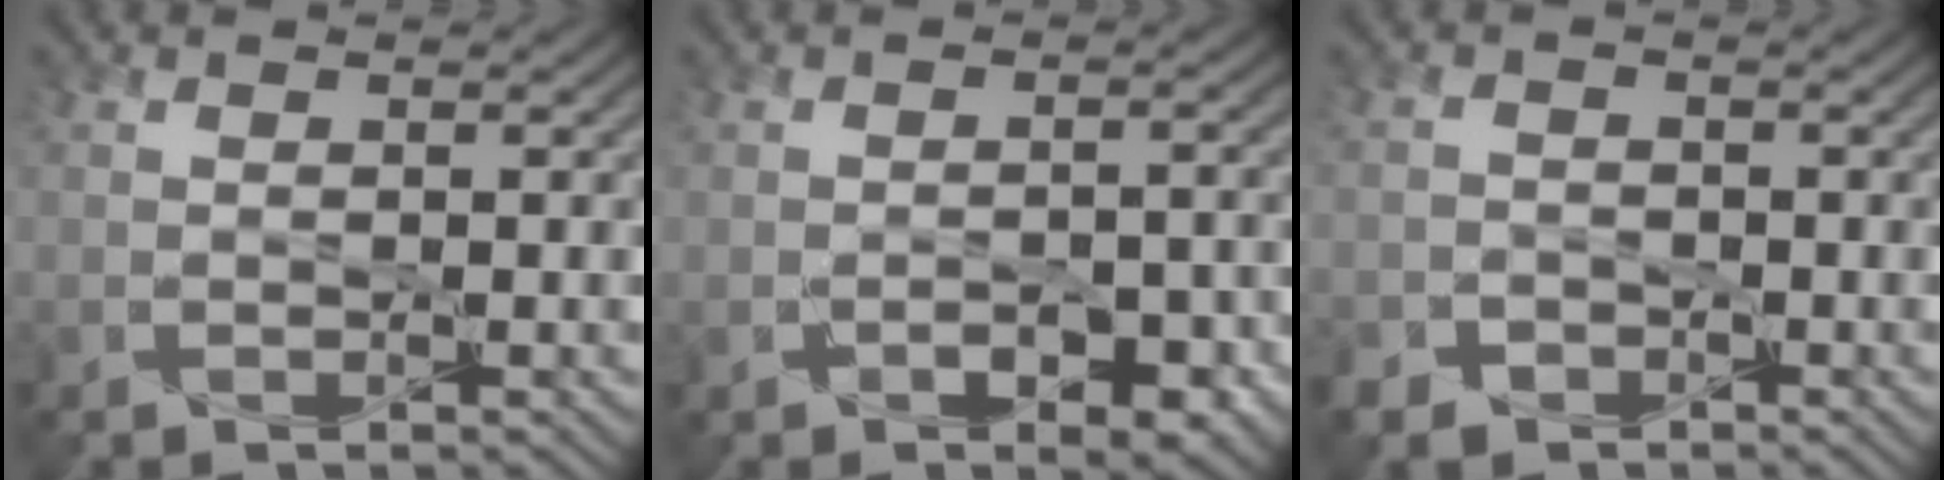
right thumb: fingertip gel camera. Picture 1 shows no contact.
{"total": 4.4, "force": [-1.9, 2.5, 3.1], "torque": [-0.046, -0.005, -0.026]}
{"total": 2.8, "force": [-2.0, 1.8, 0.6], "torque": [-0.012, -0.003, -0.043]}